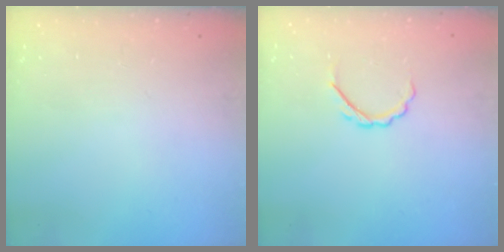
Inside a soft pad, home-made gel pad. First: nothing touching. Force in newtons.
{"total": 4.5, "press": 4.4, "slide": 0.9}